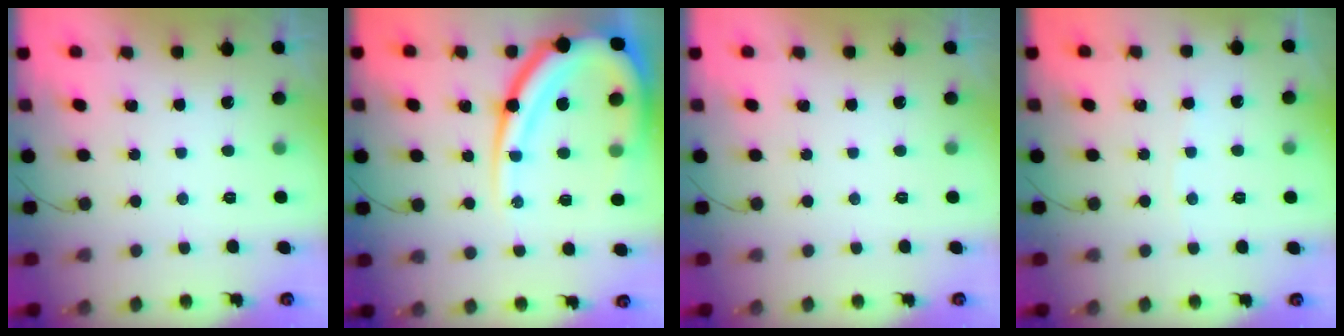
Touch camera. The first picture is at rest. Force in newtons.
{"total": 23.9, "press": 23.7, "slide": 2.7}
{"total": 0.0}
{"total": 1.0, "press": 0.9, "slide": 0.2}